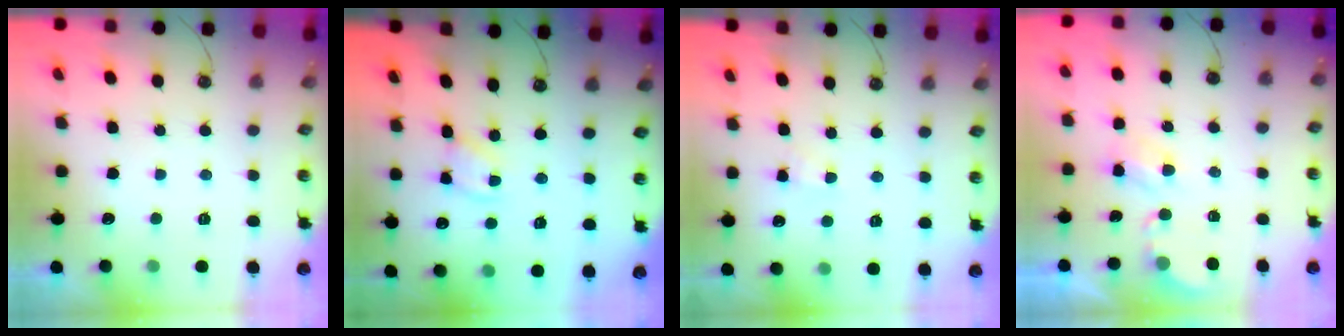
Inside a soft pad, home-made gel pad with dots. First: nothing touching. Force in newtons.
{"total": 1.9, "press": 1.9, "slide": 0.3}
{"total": 2.0, "press": 2.0, "slide": 0.3}
{"total": 3.9, "press": 3.8, "slide": 0.6}